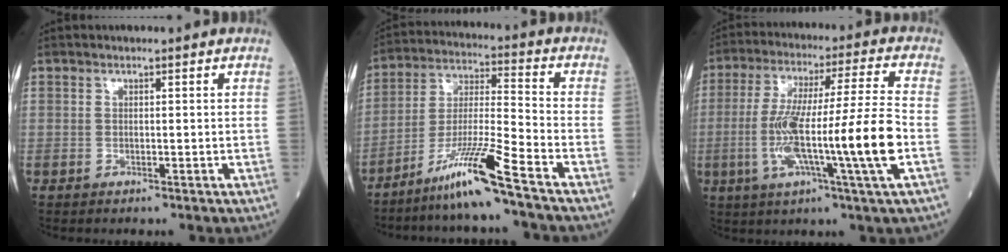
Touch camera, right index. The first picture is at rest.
{"total": 11.2, "force": [-8.0, -1.5, 7.8], "torque": [-0.153, -0.022, -0.149]}
{"total": 16.6, "force": [-3.5, -1.1, 16.2], "torque": [-0.301, -0.002, -0.064]}